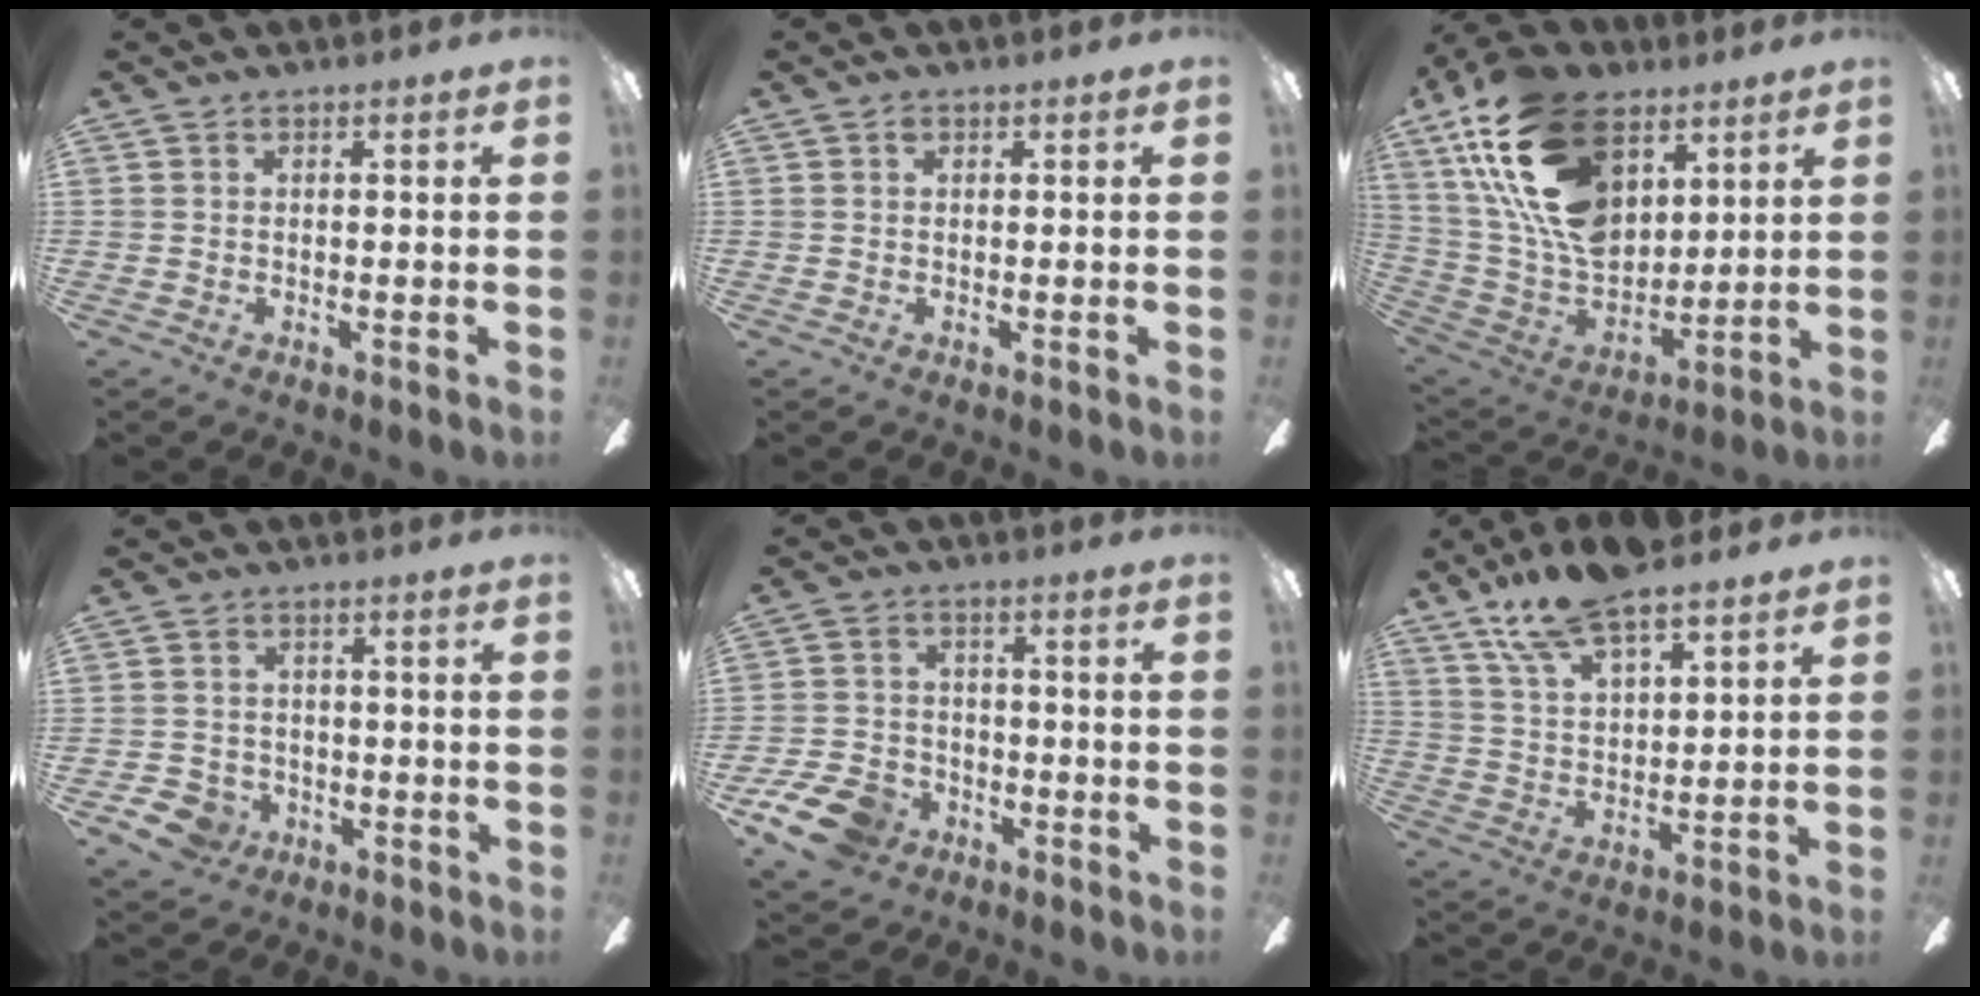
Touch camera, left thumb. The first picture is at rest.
{"total": 0.8, "force": [0.2, 0.5, 0.5], "torque": [-0.010, 0.003, 0.004]}
{"total": 24.7, "force": [11.5, 14.8, 16.0], "torque": [-0.324, -0.047, 0.206]}
{"total": 5.5, "force": [-2.8, 4.4, 1.6], "torque": [-0.053, 0.015, -0.054]}
{"total": 10.6, "force": [-6.5, 6.8, 5.0], "torque": [-0.115, 0.039, -0.121]}
{"total": 13.7, "force": [10.7, 4.4, 7.4], "torque": [-0.143, -0.046, 0.193]}